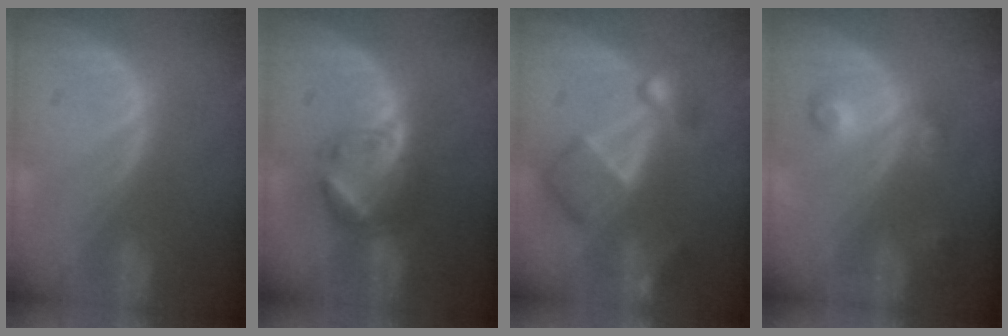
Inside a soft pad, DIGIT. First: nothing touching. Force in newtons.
{"total": 5.8, "press": 5.5, "slide": 1.9}
{"total": 7.9, "press": 6.8, "slide": 3.9}
{"total": 3.7, "press": 3.3, "slide": 1.7}